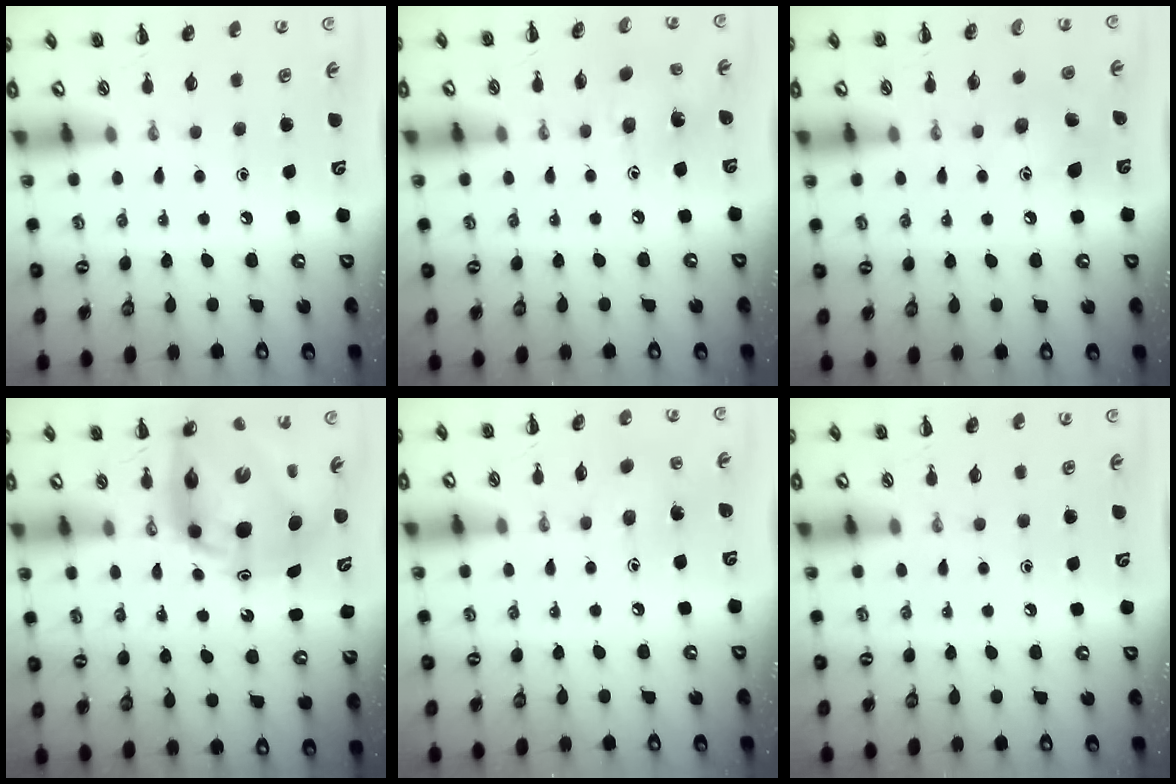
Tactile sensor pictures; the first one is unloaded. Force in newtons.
{"total": 3.3, "press": 3.2, "slide": 0.6}
{"total": 7.3, "press": 6.9, "slide": 2.2}
{"total": 13.7, "press": 13.0, "slide": 4.2}
{"total": 4.3, "press": 4.1, "slide": 1.2}
{"total": 0.0}